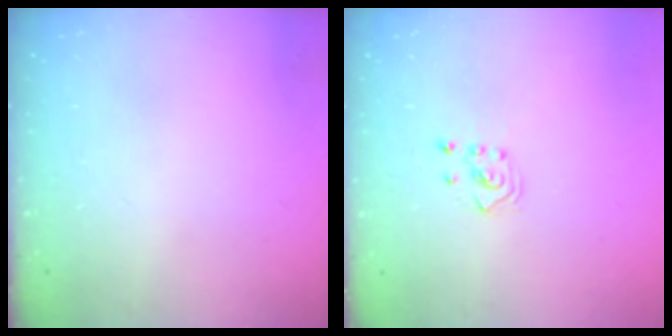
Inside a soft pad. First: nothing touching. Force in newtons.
{"total": 2.6, "press": 2.4, "slide": 0.9}